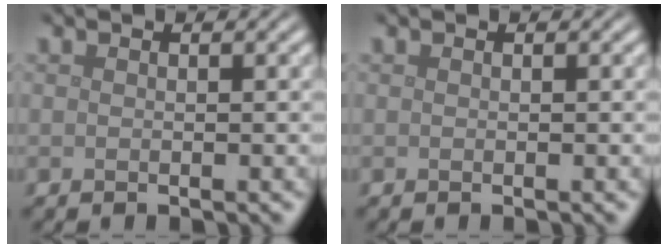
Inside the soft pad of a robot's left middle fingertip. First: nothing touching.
{"total": 0.0}